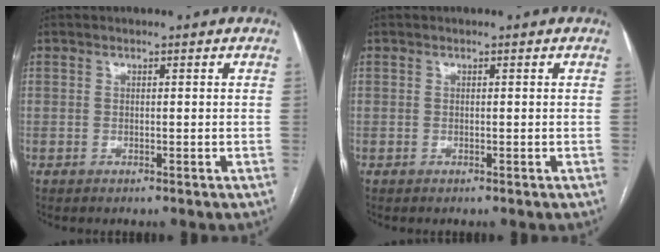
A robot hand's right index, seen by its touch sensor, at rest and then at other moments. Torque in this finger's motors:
{"motor_torque": [0.00, 0.00, 0.00, 0.01]}